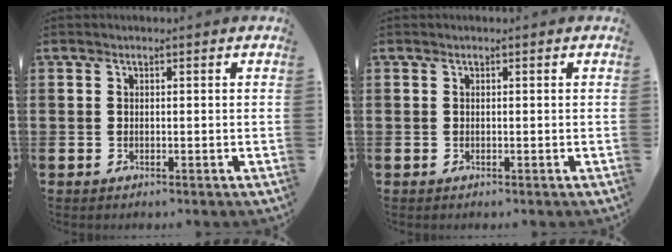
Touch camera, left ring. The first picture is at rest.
{"total": 0.0}